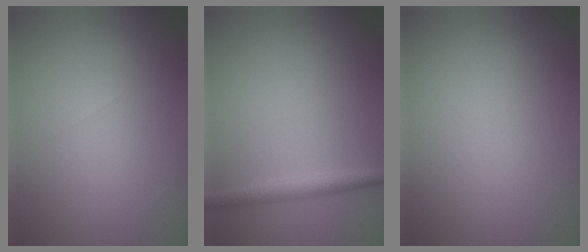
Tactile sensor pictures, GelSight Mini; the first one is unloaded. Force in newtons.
{"total": 1.9, "press": 1.9, "slide": 0.0}
{"total": 0.0}